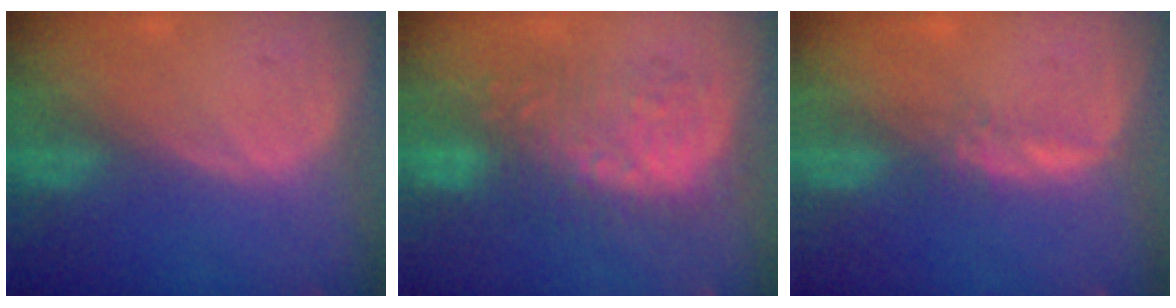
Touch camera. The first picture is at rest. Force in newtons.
{"total": 8.8, "press": 8.8, "slide": 0.2}
{"total": 1.6, "press": 1.5, "slide": 0.5}